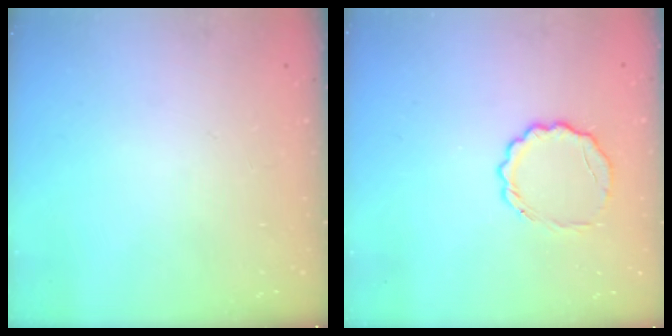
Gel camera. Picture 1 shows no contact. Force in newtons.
{"total": 6.2, "press": 6.0, "slide": 1.6}